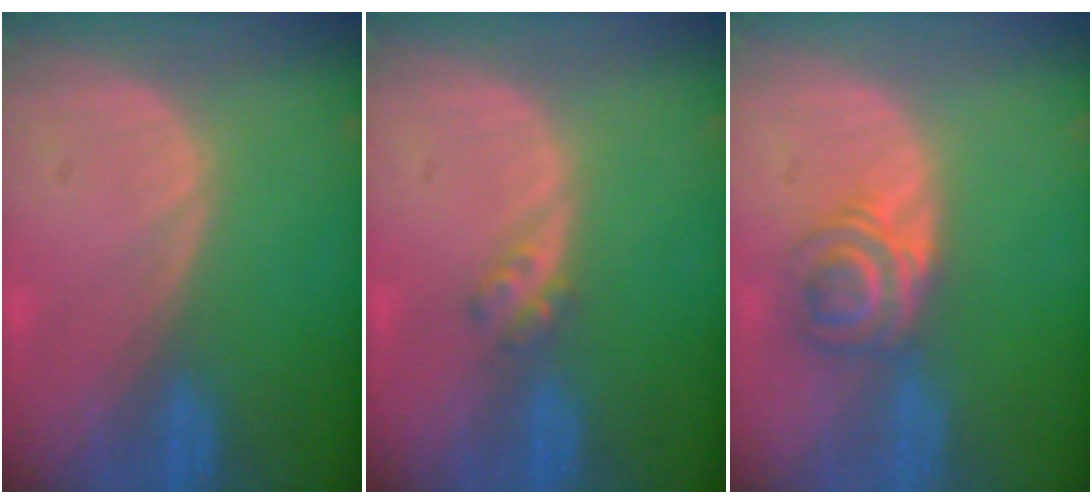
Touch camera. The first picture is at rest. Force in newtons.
{"total": 2.3, "press": 2.0, "slide": 1.2}
{"total": 5.9, "press": 4.9, "slide": 3.2}